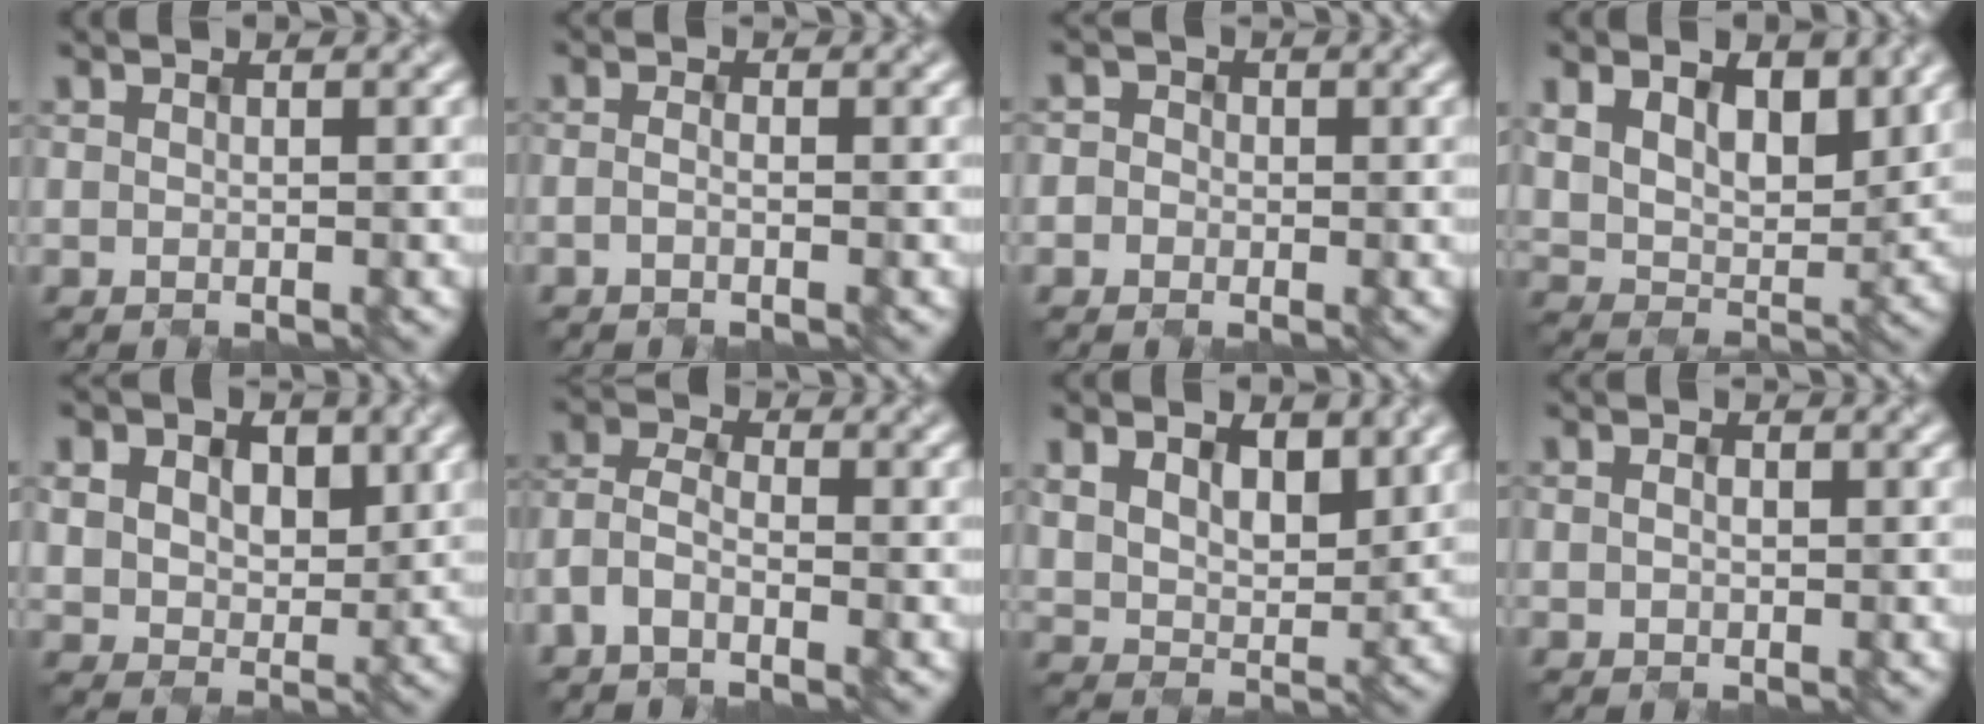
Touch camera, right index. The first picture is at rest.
{"total": 1.0, "force": [-0.7, 0.3, 0.6], "torque": [-0.010, -0.007, -0.017]}
{"total": 2.3, "force": [-0.1, 2.2, 0.5], "torque": [0.007, 0.007, -0.023]}
{"total": 7.3, "force": [3.1, 4.7, 4.6], "torque": [-0.087, 0.003, 0.043]}
{"total": 8.4, "force": [3.2, 6.4, 4.5], "torque": [-0.103, 0.015, 0.050]}
{"total": 3.4, "force": [-2.2, 1.7, 2.0], "torque": [-0.045, 0.009, -0.056]}
{"total": 5.6, "force": [2.4, 3.8, 3.3], "torque": [-0.067, -0.003, 0.031]}
{"total": 1.0, "force": [-0.1, 0.8, 0.5], "torque": [-0.009, 0.000, -0.002]}